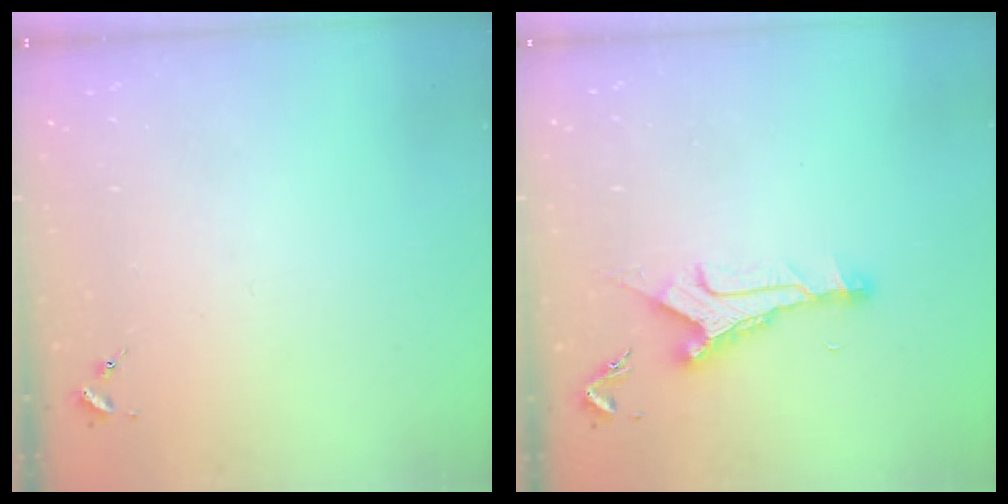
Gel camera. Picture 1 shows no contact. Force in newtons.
{"total": 9.9, "press": 9.9, "slide": 0.7}